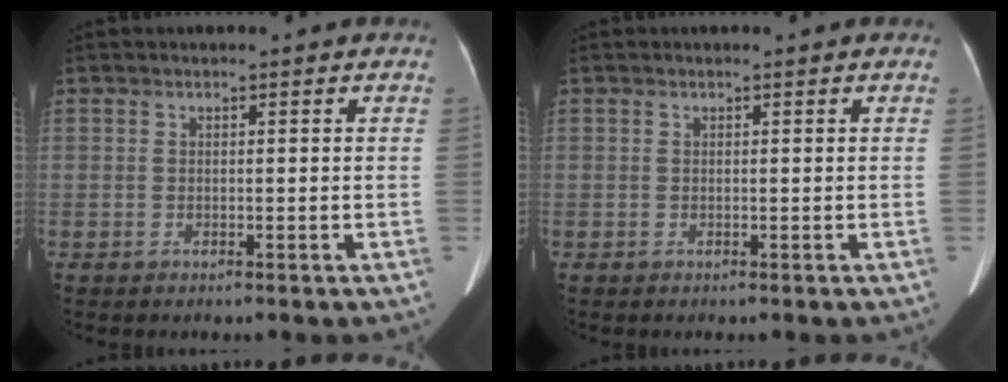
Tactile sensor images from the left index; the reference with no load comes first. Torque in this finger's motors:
{"motor_torque": [0.02, 0.02, 0.00, 0.01]}